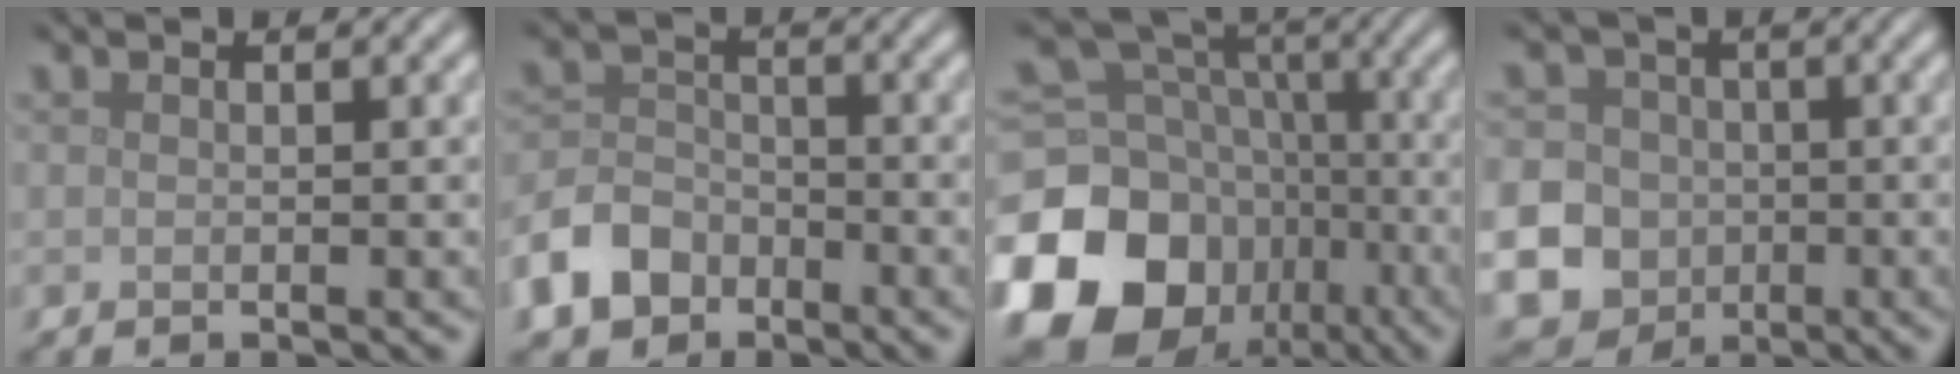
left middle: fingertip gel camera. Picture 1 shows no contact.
{"total": 5.0, "force": [-3.1, 3.5, 1.9], "torque": [-0.041, 0.001, -0.069]}
{"total": 18.6, "force": [-7.7, 15.0, 7.8], "torque": [-0.197, -0.034, -0.135]}
{"total": 18.8, "force": [-5.6, 17.4, 4.5], "torque": [-0.129, -0.041, -0.130]}